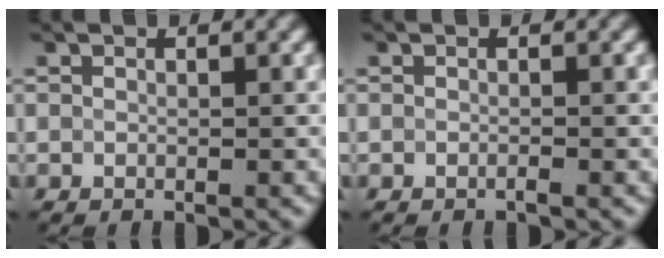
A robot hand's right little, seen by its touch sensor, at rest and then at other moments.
{"total": 0.7, "force": [-0.6, -0.1, 0.3], "torque": [-0.003, -0.006, -0.010]}